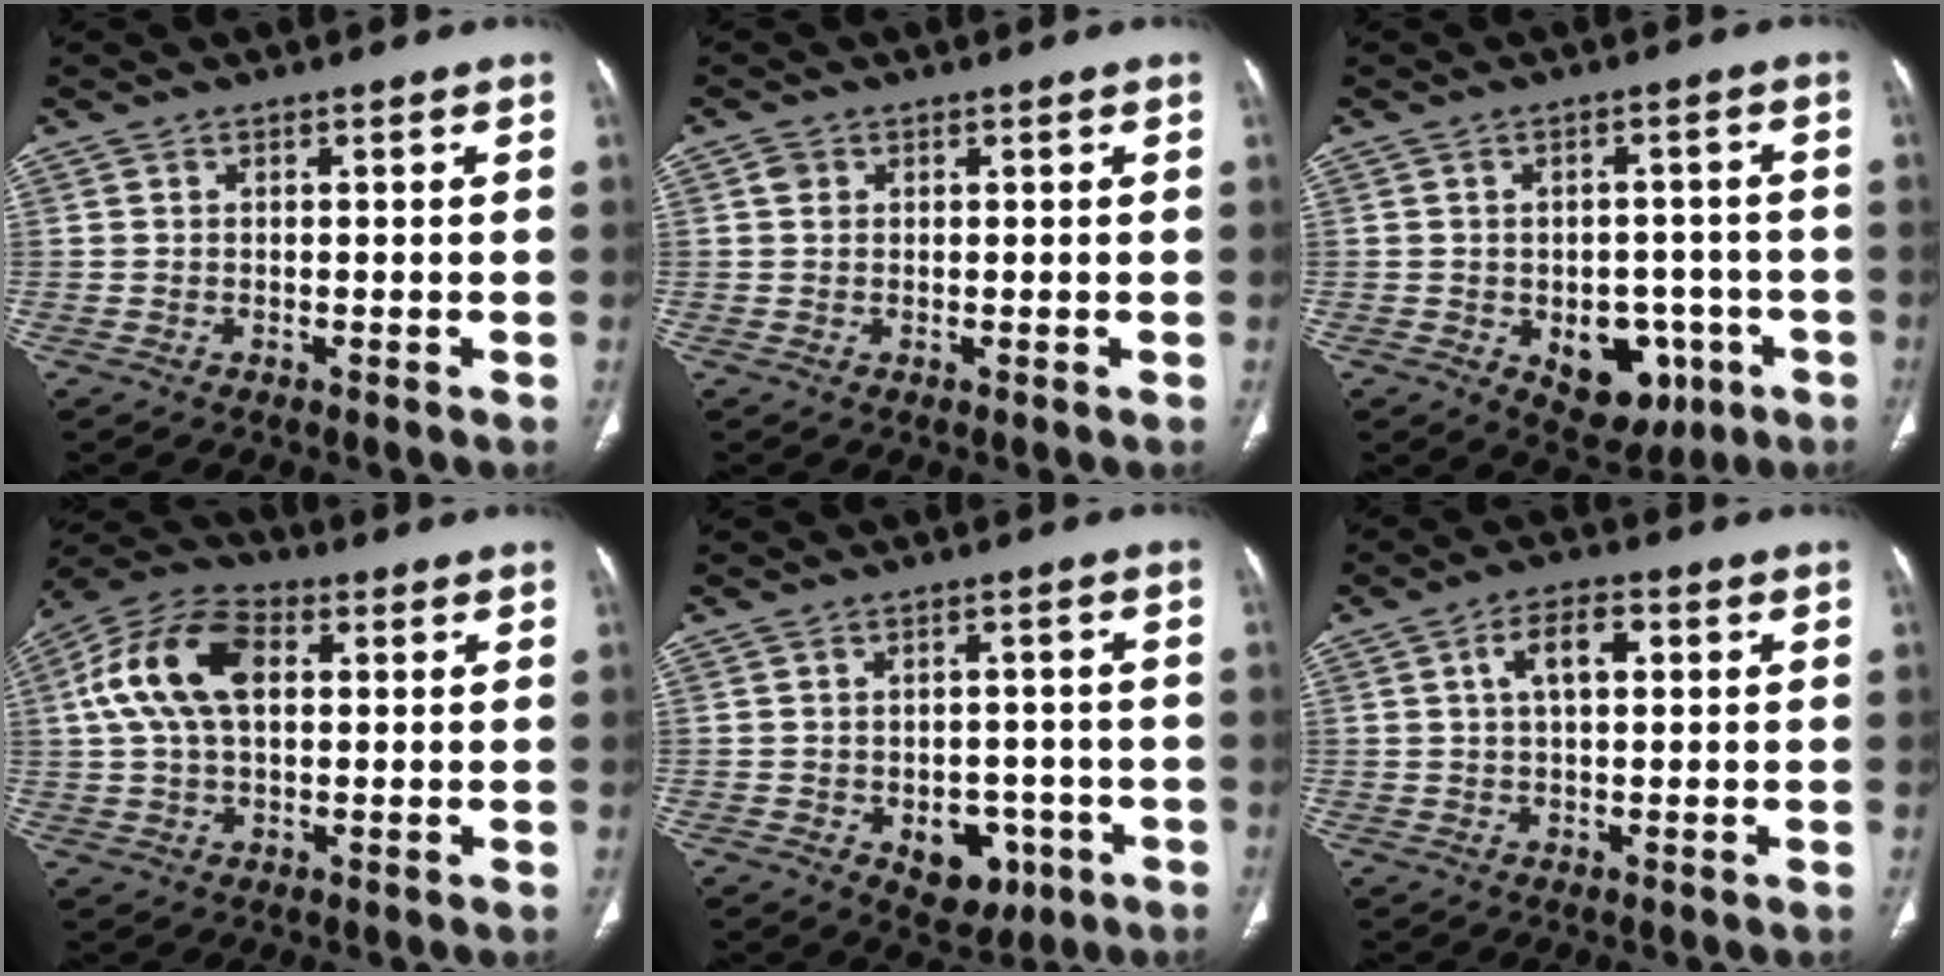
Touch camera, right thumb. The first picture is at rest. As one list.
[{"total": 1.4, "force": [0.5, 1.1, 0.6], "torque": [-0.007, 0.002, 0.008]}, {"total": 10.9, "force": [-3.7, 7.3, 7.2], "torque": [-0.055, 0.021, -0.033]}, {"total": 13.7, "force": [2.7, 8.2, 10.7], "torque": [-0.213, 0.026, 0.044]}, {"total": 8.0, "force": [-3.0, 5.5, 4.9], "torque": [-0.031, 0.018, -0.027]}, {"total": 6.1, "force": [1.5, 3.1, 5.0], "torque": [-0.085, 0.013, 0.024]}]